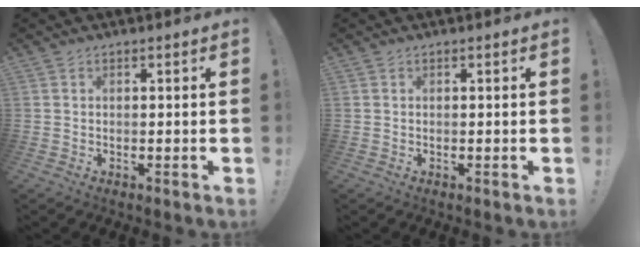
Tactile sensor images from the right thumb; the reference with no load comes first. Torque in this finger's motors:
{"motor_torque": [0.00, 0.00, 0.00, 0.00, 0.00]}